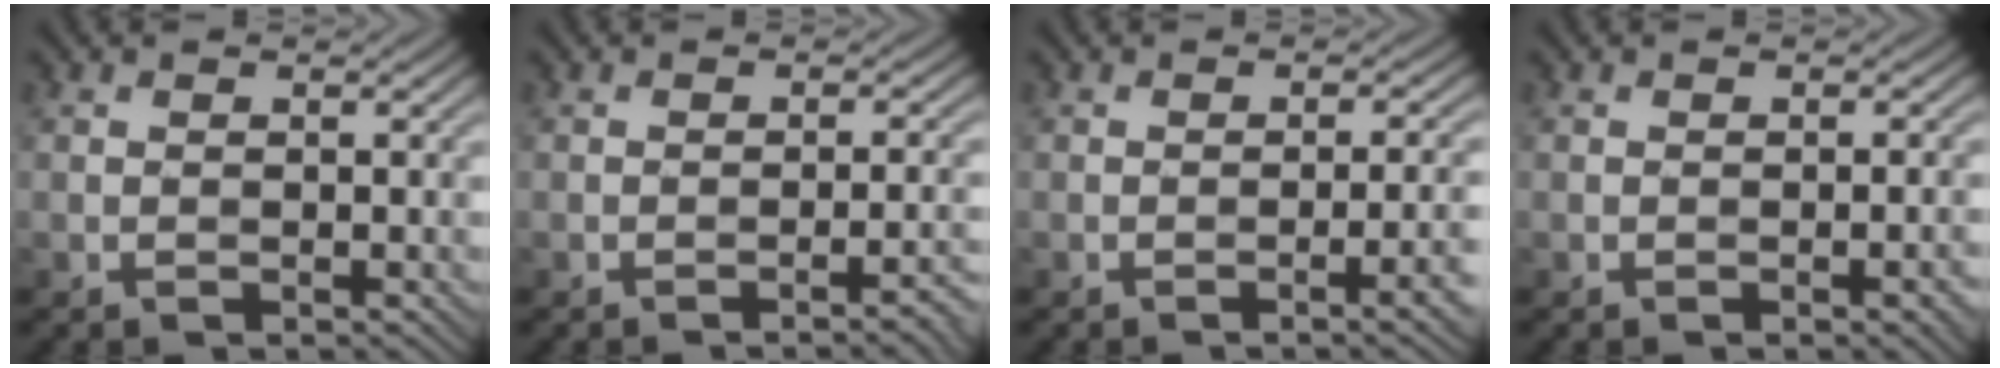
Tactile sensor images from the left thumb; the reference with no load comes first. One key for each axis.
{"total": 3.0, "fx": -1.6, "fy": 0.6, "fz": 2.5, "tx": -0.028, "ty": 0.013, "tz": -0.028}
{"total": 4.4, "fx": -1.6, "fy": 0.9, "fz": 4.0, "tx": -0.049, "ty": 0.011, "tz": -0.026}
{"total": 2.4, "fx": -0.9, "fy": 0.4, "fz": 2.2, "tx": -0.029, "ty": 0.004, "tz": -0.013}